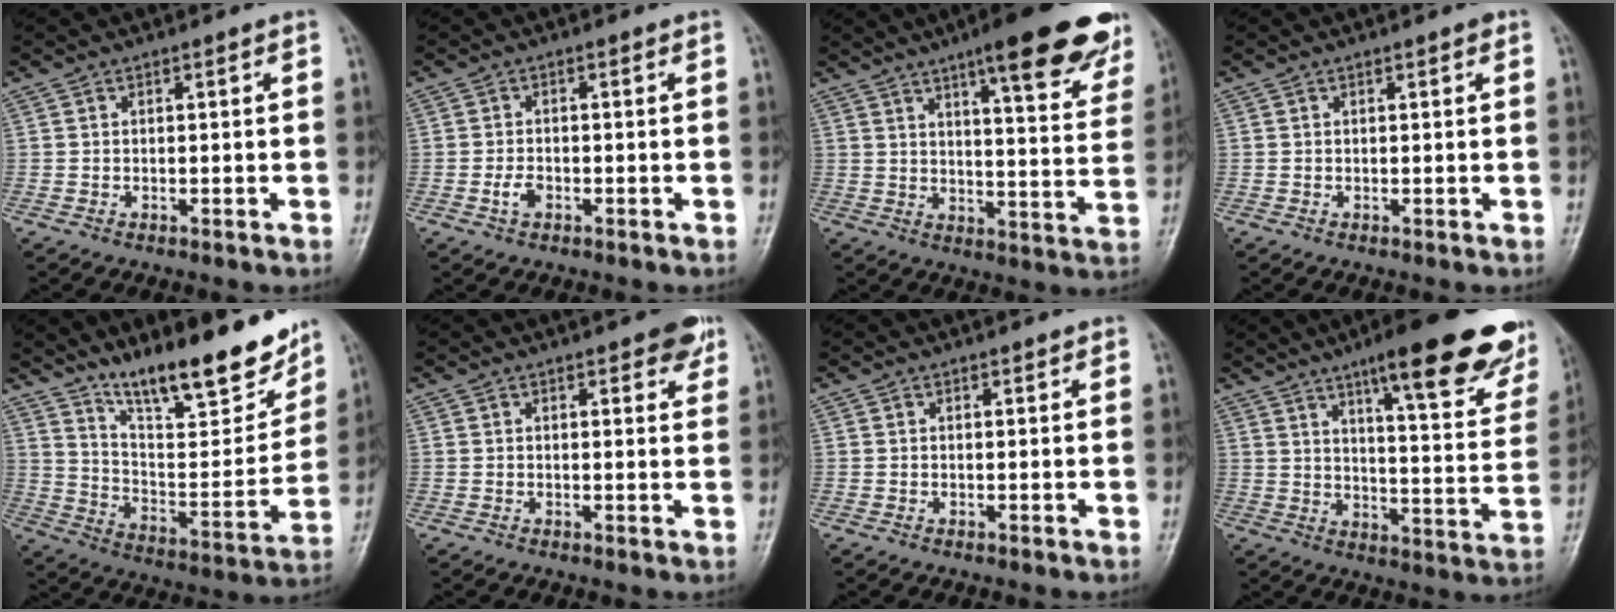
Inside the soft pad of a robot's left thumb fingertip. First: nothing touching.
{"total": 2.3, "force": [-0.9, 1.4, 1.5], "torque": [-0.028, 0.005, -0.019]}
{"total": 20.4, "force": [13.5, 4.6, 14.6], "torque": [-0.159, -0.052, 0.172]}
{"total": 0.6, "force": [0.4, 0.3, 0.4], "torque": [-0.003, 0.000, 0.001]}
{"total": 21.1, "force": [15.7, 5.5, 12.9], "torque": [-0.157, -0.089, 0.260]}
{"total": 4.3, "force": [2.7, 1.8, 2.9], "torque": [-0.016, -0.010, 0.029]}
{"total": 0.8, "force": [0.6, 0.4, 0.2], "torque": [0.001, -0.005, 0.006]}
{"total": 24.4, "force": [16.0, 5.4, 17.5], "torque": [-0.202, -0.058, 0.213]}